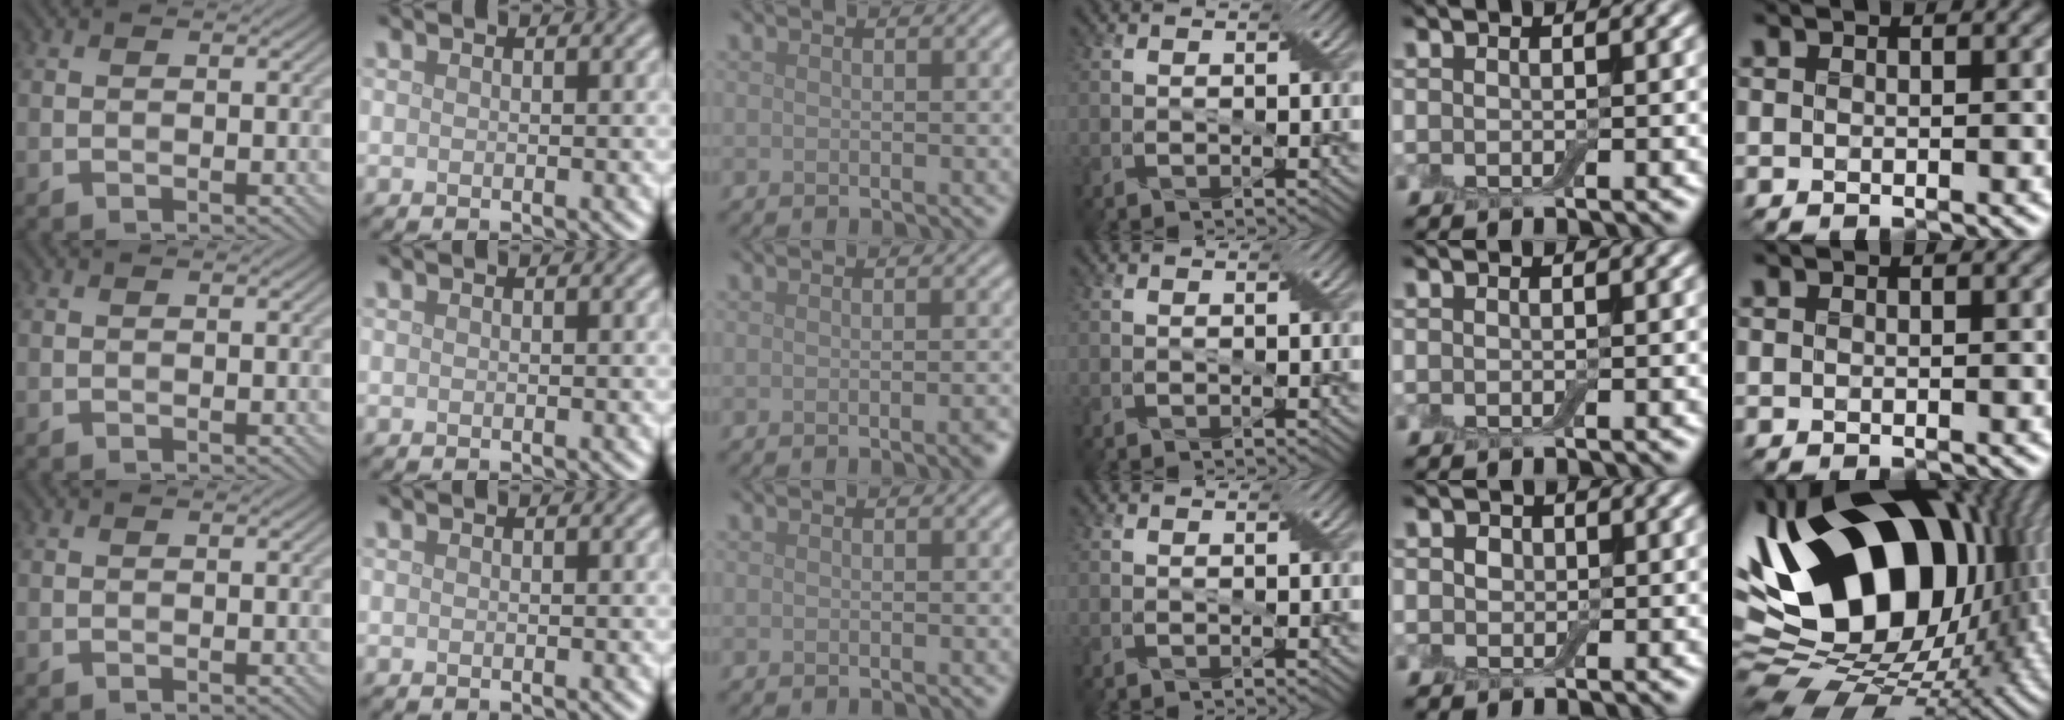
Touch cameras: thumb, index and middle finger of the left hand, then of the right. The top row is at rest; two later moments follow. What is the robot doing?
{"motion": "extract", "object": "drawer"}